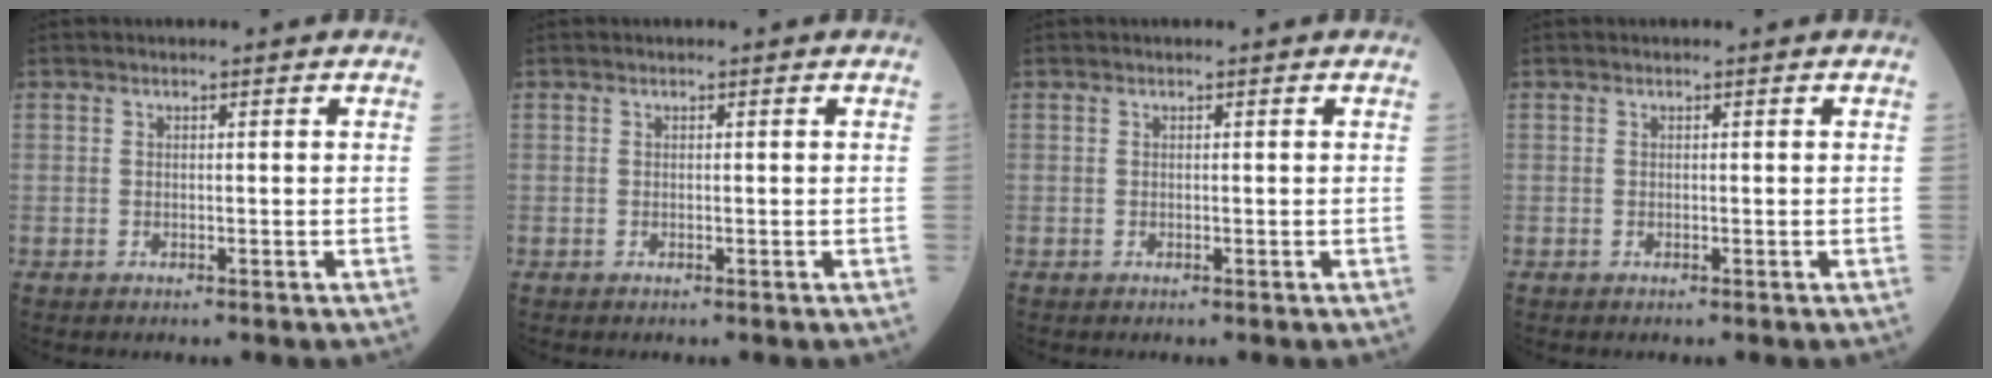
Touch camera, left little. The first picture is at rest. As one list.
[{"total": 0.0}, {"total": 0.0}, {"total": 0.0}]